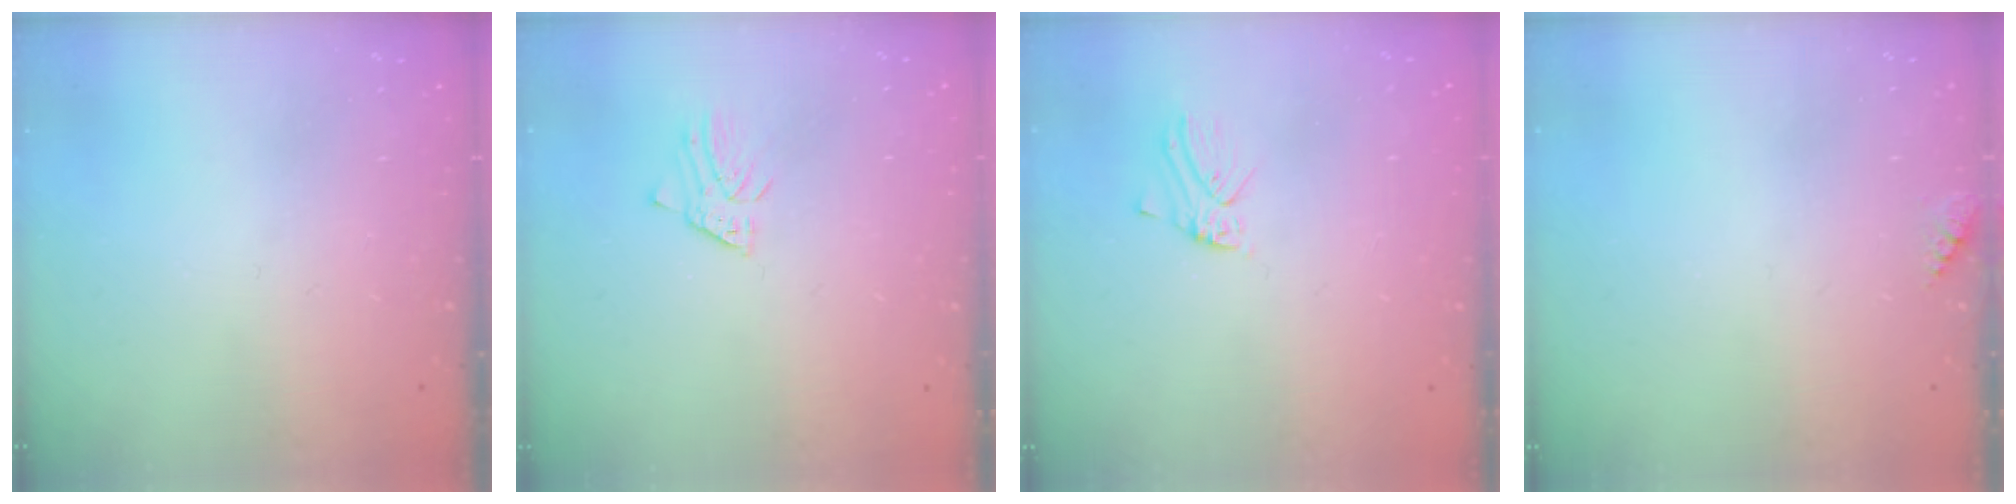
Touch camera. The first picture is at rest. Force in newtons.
{"total": 1.5, "press": 1.5, "slide": 0.1}
{"total": 2.2, "press": 2.2, "slide": 0.1}
{"total": 3.5, "press": 3.5, "slide": 0.4}